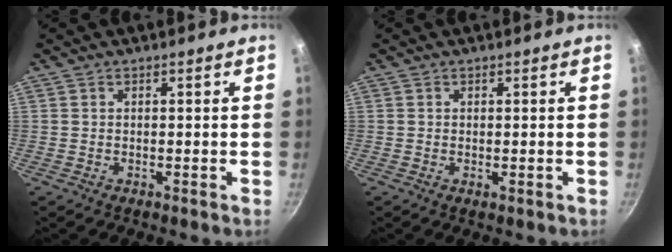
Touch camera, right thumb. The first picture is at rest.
{"total": 0.6, "force": [0.0, 0.3, 0.5], "torque": [-0.009, -0.002, -0.001]}